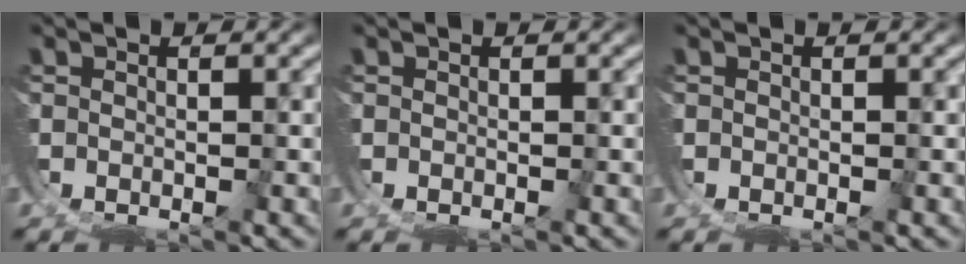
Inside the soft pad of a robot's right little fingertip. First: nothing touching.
{"total": 0.0}
{"total": 0.0}